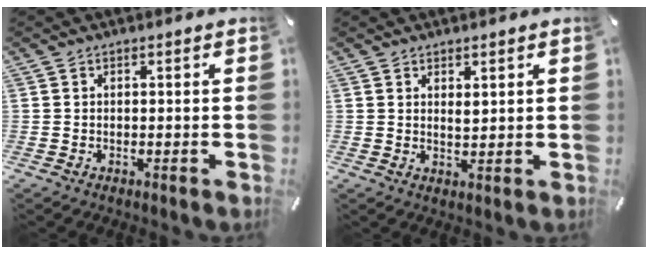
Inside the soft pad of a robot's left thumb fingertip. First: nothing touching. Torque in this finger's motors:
{"motor_torque": [0.11, -0.23, 0.09, 0.02, 0.00]}